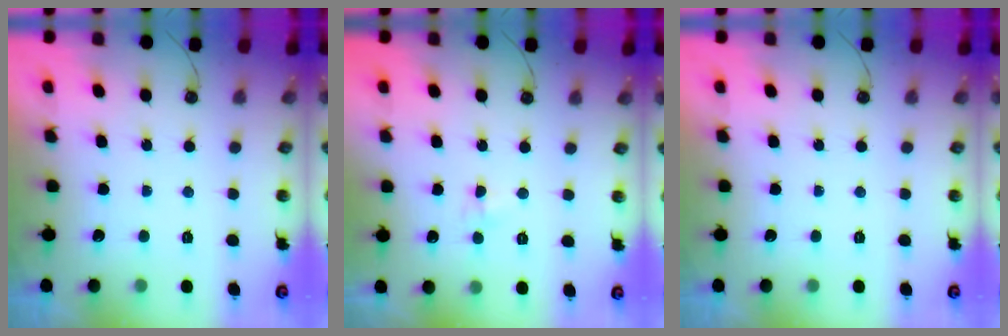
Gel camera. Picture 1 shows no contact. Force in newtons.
{"total": 4.7, "press": 3.3, "slide": 3.3}
{"total": 0.0}